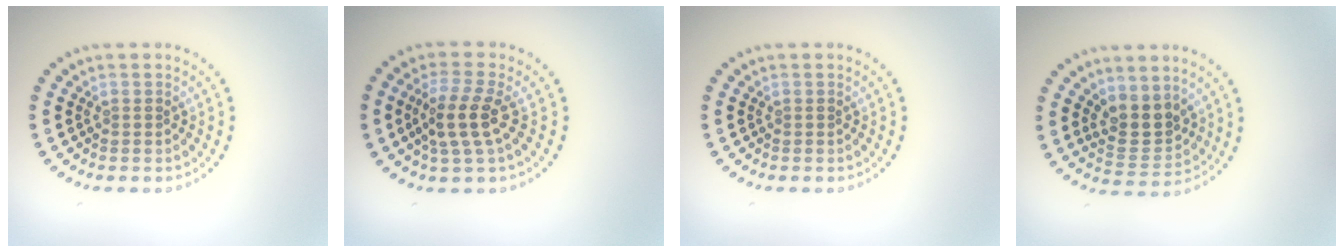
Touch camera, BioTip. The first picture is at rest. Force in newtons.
{"total": 3.3, "press": 3.0, "slide": 1.5}
{"total": 0.0}
{"total": 3.4, "press": 3.0, "slide": 1.5}